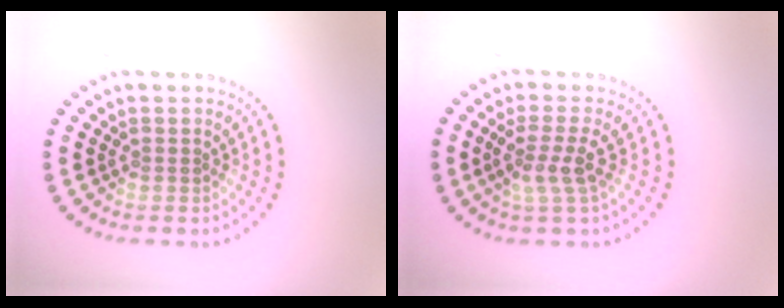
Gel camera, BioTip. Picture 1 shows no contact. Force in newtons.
{"total": 2.7, "press": 2.1, "slide": 1.7}